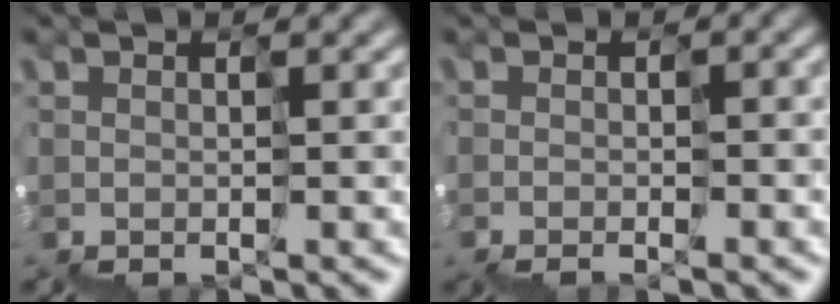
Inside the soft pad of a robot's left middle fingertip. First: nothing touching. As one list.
[{"total": 0.6, "force": [-0.6, 0.1, 0.2], "torque": [0.011, 0.009, -0.008]}]